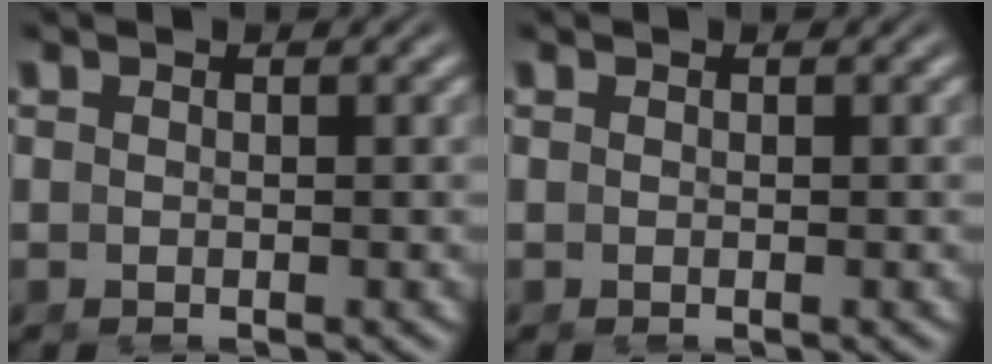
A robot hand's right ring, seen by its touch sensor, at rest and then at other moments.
{"total": 0.0}